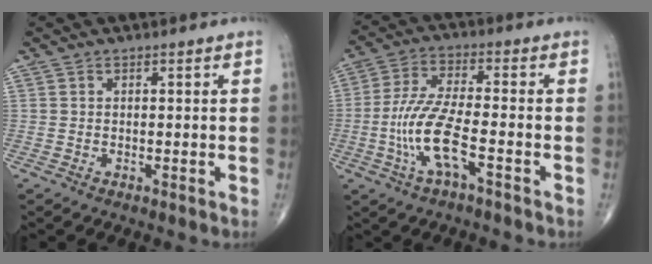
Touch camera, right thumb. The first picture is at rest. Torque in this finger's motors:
{"motor_torque": [2.70, 2.31, 0.74, -0.76, 0.43]}